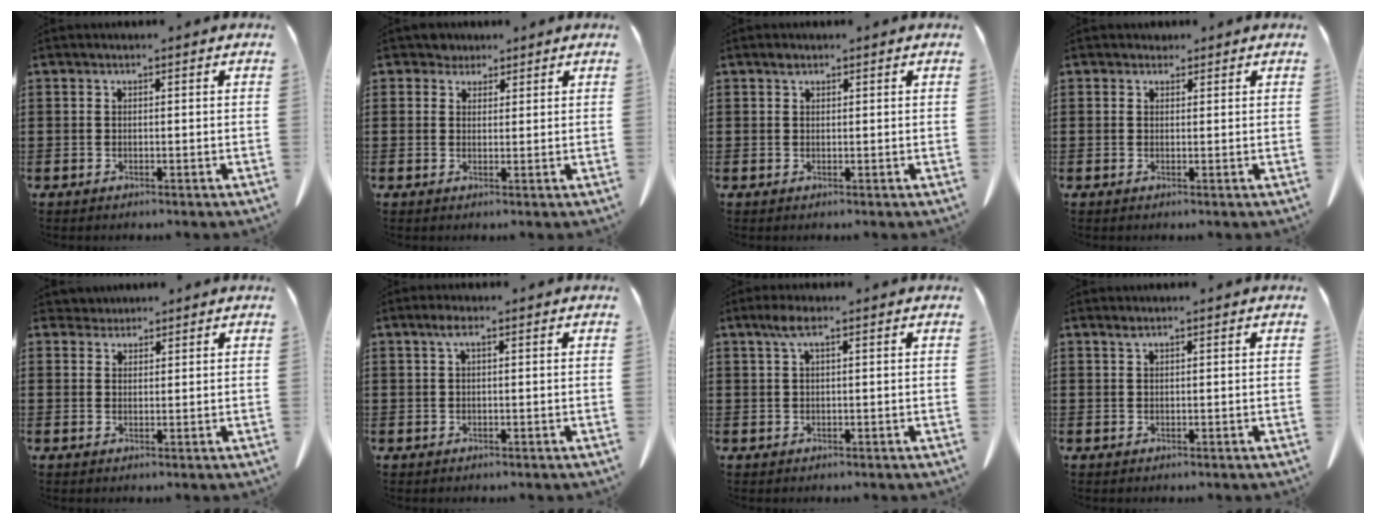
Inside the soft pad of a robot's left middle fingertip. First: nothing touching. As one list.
[{"total": 2.4, "force": [1.9, 1.4, 0.2], "torque": [-0.014, 0.007, 0.038]}, {"total": 0.8, "force": [0.5, 0.4, 0.5], "torque": [-0.011, 0.001, 0.009]}, {"total": 1.3, "force": [1.0, 0.8, 0.2], "torque": [0.000, -0.001, 0.018]}, {"total": 2.4, "force": [2.3, 0.7, 0.0], "torque": [-0.008, 0.000, 0.044]}, {"total": 1.9, "force": [0.4, 0.5, 1.8], "torque": [-0.038, 0.004, 0.006]}, {"total": 2.6, "force": [0.9, 0.5, 2.4], "torque": [-0.049, 0.005, 0.014]}, {"total": 0.9, "force": [0.5, 0.1, 0.7], "torque": [-0.015, -0.001, 0.011]}]